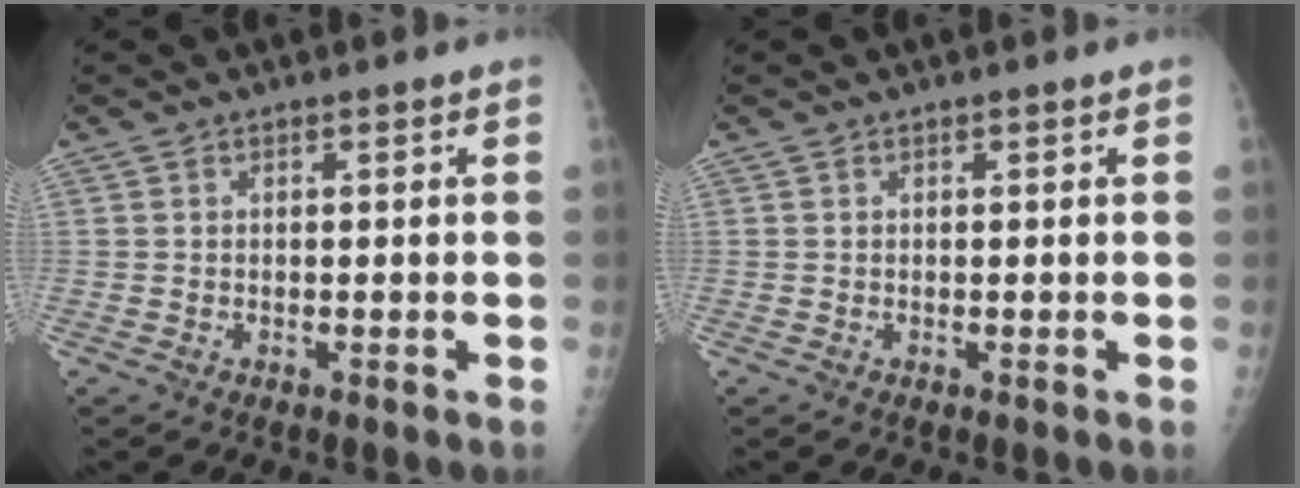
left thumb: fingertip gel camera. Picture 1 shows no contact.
{"total": 0.0}